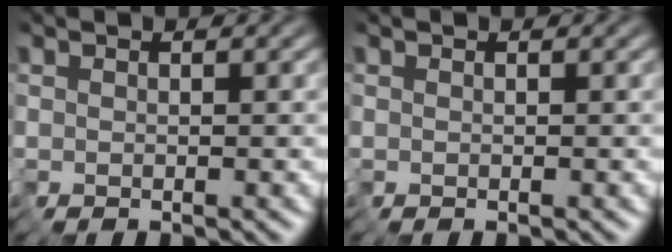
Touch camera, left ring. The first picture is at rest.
{"total": 0.0}